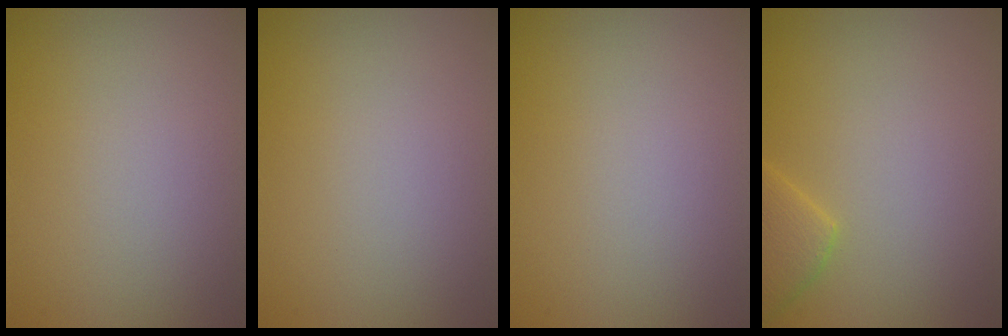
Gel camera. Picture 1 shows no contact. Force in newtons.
{"total": 0.0}
{"total": 0.0}
{"total": 2.3, "press": 2.3, "slide": 0.2}